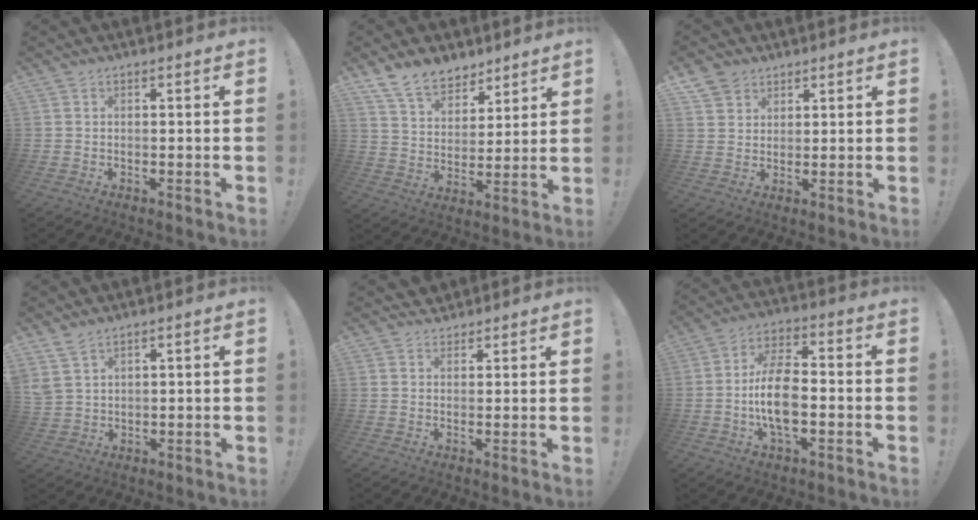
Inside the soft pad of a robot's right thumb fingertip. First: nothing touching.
{"total": 12.6, "force": [9.6, 7.0, 4.1], "torque": [-0.079, -0.063, 0.187]}
{"total": 5.2, "force": [3.6, 3.6, 0.6], "torque": [-0.014, -0.021, 0.071]}
{"total": 5.4, "force": [4.1, 2.4, 2.5], "torque": [-0.049, -0.016, 0.081]}
{"total": 3.0, "force": [2.6, 1.5, 0.0], "torque": [0.010, -0.014, 0.047]}
{"total": 12.5, "force": [-2.6, 6.2, 10.6], "torque": [-0.202, 0.008, -0.048]}